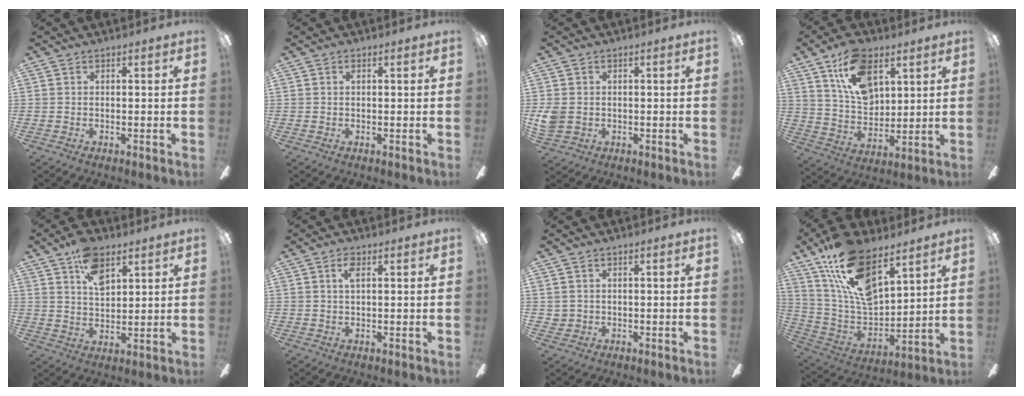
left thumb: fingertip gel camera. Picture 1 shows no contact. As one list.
[{"total": 0.7, "force": [0.3, 0.3, 0.6], "torque": [-0.012, 0.002, 0.005]}, {"total": 4.0, "force": [0.3, 3.4, 2.1], "torque": [-0.052, 0.004, 0.007]}, {"total": 15.1, "force": [8.5, 8.7, 8.9], "torque": [-0.160, -0.018, 0.161]}, {"total": 9.9, "force": [5.9, 5.3, 6.0], "torque": [-0.098, -0.016, 0.105]}, {"total": 2.7, "force": [1.4, 1.1, 2.1], "torque": [-0.040, 0.002, 0.022]}, {"total": 1.7, "force": [0.8, 1.5, 0.2], "torque": [-0.006, 0.002, 0.015]}, {"total": 19.6, "force": [12.6, 8.6, 12.3], "torque": [-0.253, -0.076, 0.222]}]